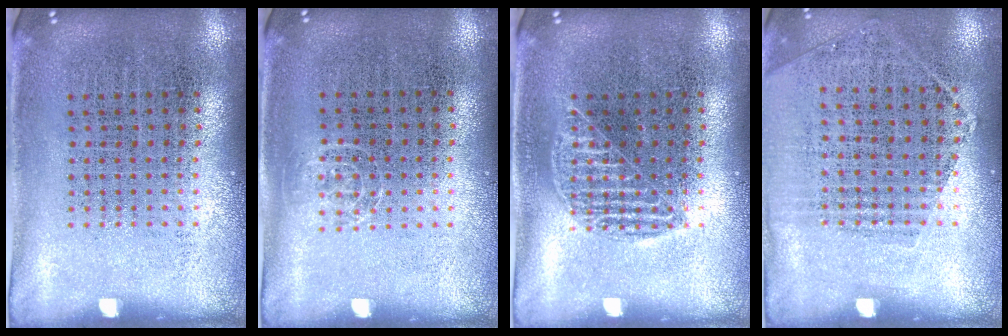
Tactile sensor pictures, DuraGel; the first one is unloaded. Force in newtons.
{"total": 0.6, "press": 0.5, "slide": 0.4}
{"total": 1.2, "press": 1.2, "slide": 0.2}
{"total": 1.2, "press": 1.0, "slide": 0.6}